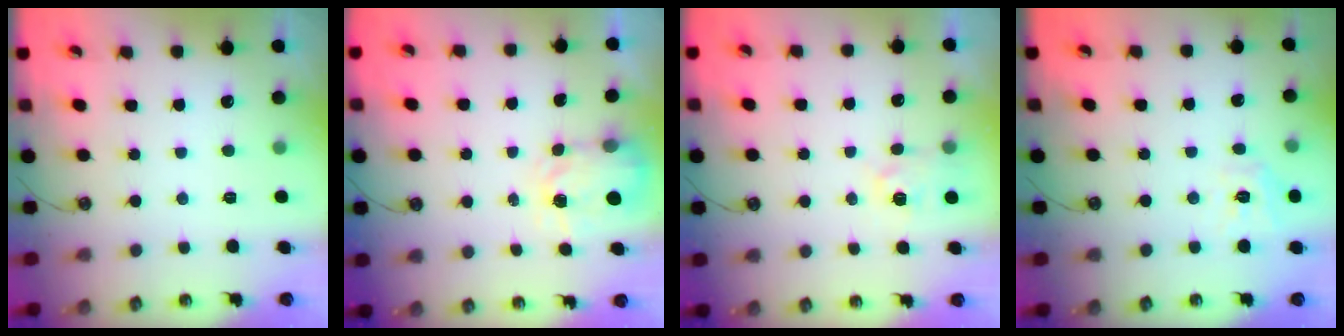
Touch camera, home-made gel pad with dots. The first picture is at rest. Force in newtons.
{"total": 3.6, "press": 3.5, "slide": 0.5}
{"total": 3.7, "press": 3.7, "slide": 0.5}
{"total": 8.4, "press": 8.3, "slide": 0.9}